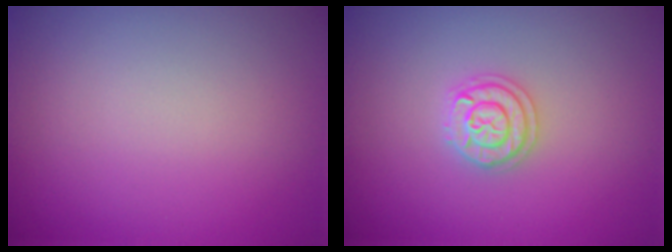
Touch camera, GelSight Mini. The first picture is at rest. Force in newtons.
{"total": 2.0, "press": 2.0, "slide": 0.3}